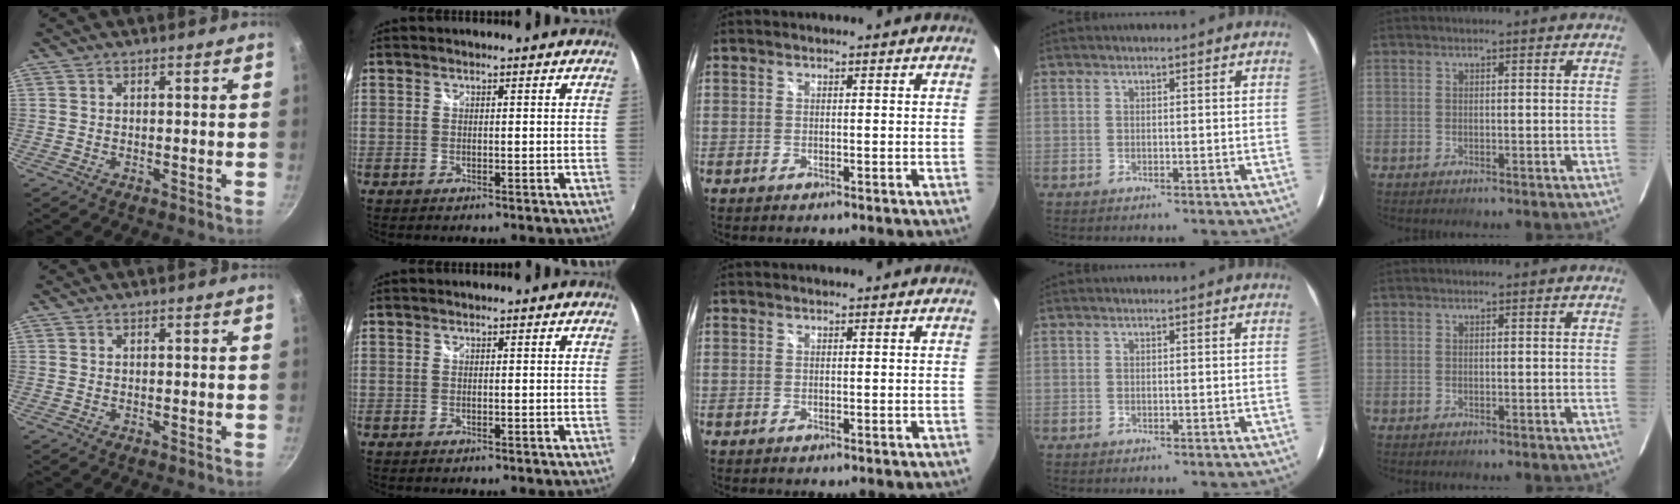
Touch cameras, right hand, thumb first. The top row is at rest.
{}